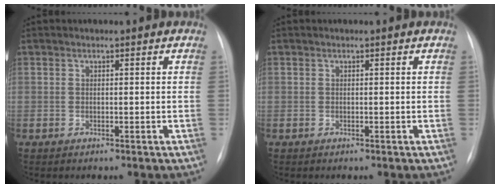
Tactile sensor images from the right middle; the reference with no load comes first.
{"total": 0.0}